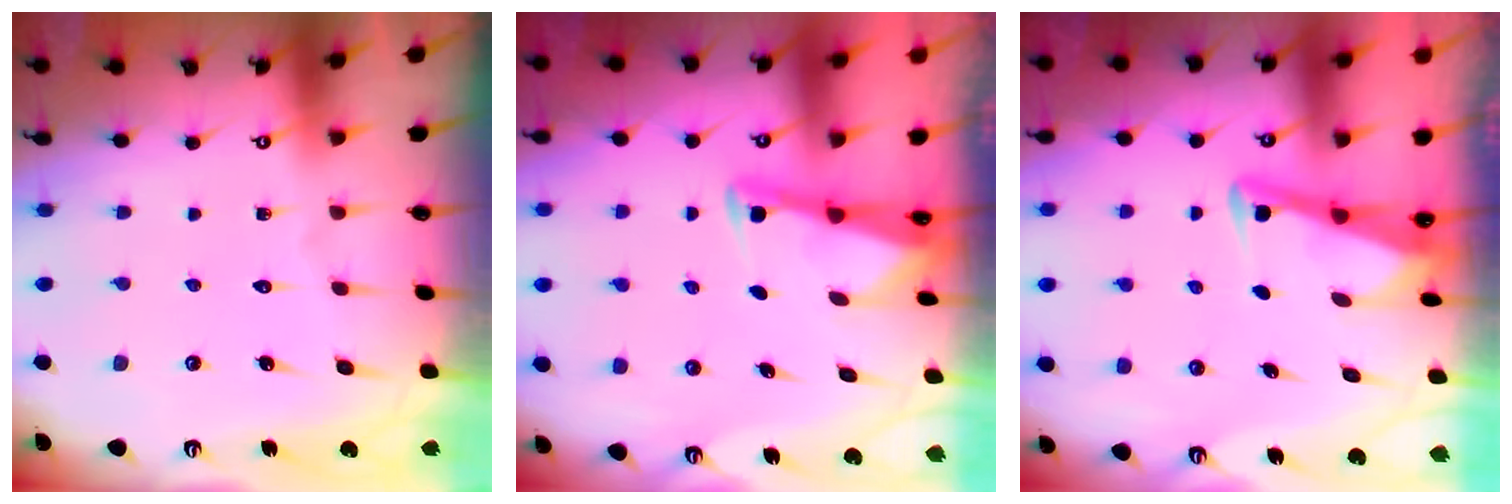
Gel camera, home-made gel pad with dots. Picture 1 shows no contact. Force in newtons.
{"total": 2.7, "press": 2.7, "slide": 0.2}
{"total": 3.5, "press": 3.5, "slide": 0.4}